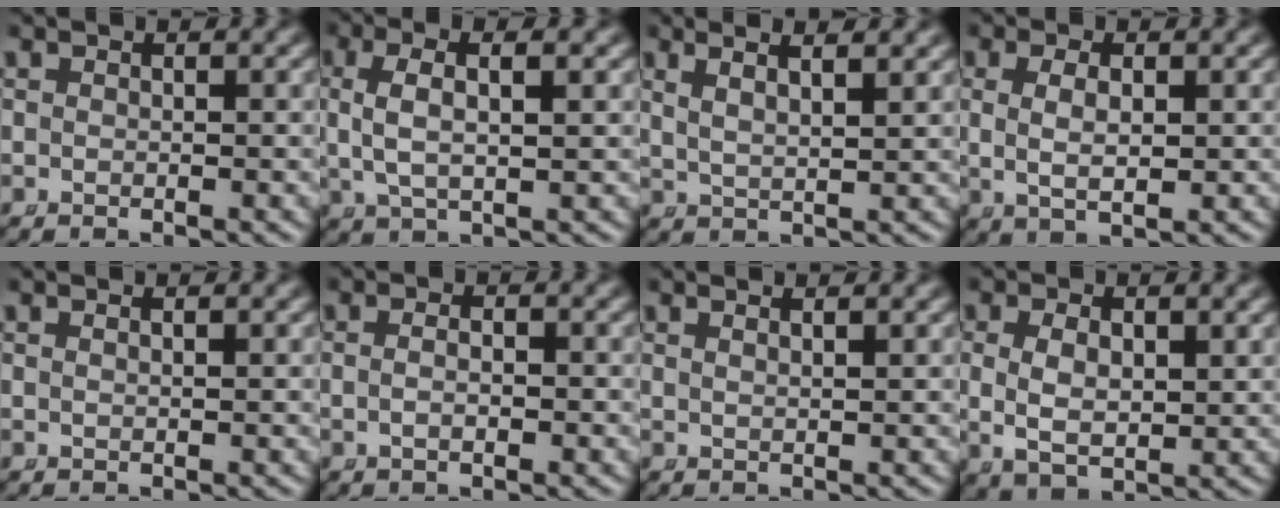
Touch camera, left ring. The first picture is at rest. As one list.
[{"total": 4.4, "force": [1.1, 1.8, 3.8], "torque": [-0.084, 0.001, 0.029]}, {"total": 4.6, "force": [3.0, 1.7, 3.0], "torque": [-0.045, 0.009, 0.050]}, {"total": 3.8, "force": [0.4, 2.0, 3.2], "torque": [-0.059, -0.005, 0.015]}, {"total": 0.6, "force": [0.2, -0.4, 0.3], "torque": [-0.007, -0.005, 0.007]}, {"total": 1.5, "force": [-0.7, 0.3, 1.2], "torque": [-0.023, -0.006, -0.009]}, {"total": 1.2, "force": [1.0, -0.4, 0.7], "torque": [-0.013, -0.005, 0.021]}, {"total": 4.7, "force": [0.3, 3.1, 3.5], "torque": [-0.074, -0.015, 0.019]}]